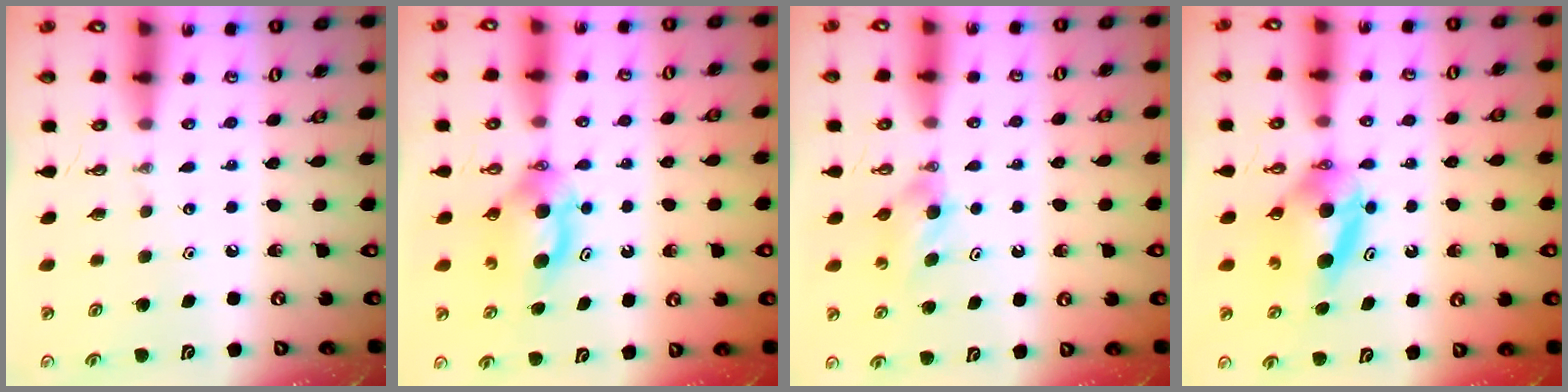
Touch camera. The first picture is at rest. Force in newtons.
{"total": 6.9, "press": 5.1, "slide": 4.7}
{"total": 4.2, "press": 4.2, "slide": 0.7}
{"total": 7.3, "press": 5.4, "slide": 4.9}